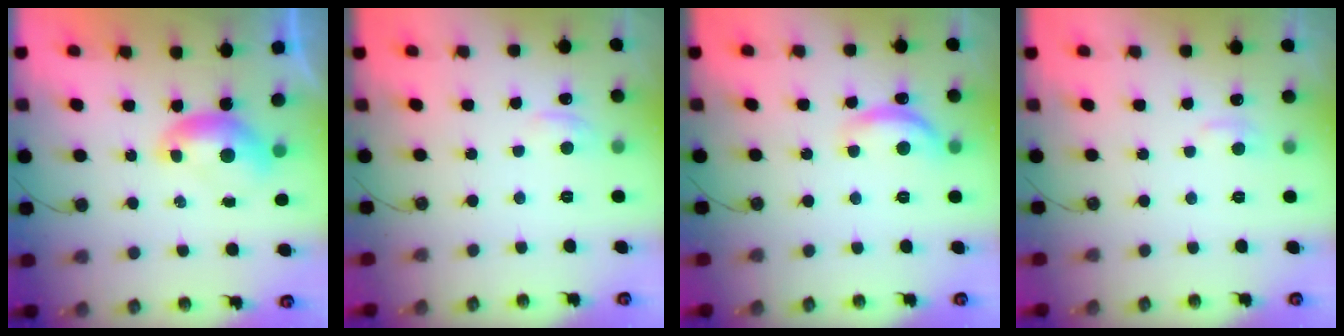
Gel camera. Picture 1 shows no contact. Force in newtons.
{"total": 1.4, "press": 1.1, "slide": 0.9}
{"total": 5.7, "press": 5.6, "slide": 0.8}
{"total": 0.9, "press": 0.7, "slide": 0.6}